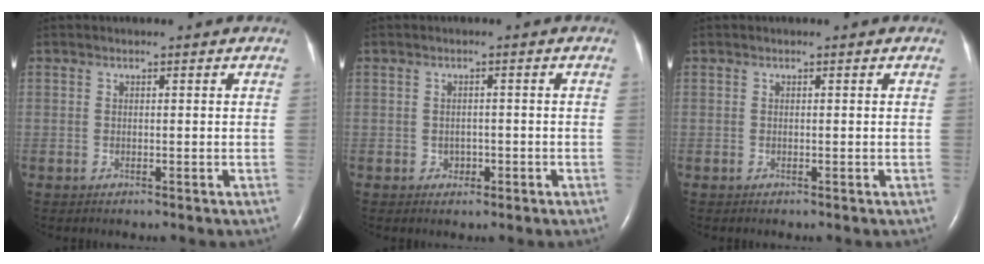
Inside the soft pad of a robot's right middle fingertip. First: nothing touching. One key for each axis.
{"total": 1.4, "fx": -0.6, "fy": 1.1, "fz": 0.5, "tx": -0.010, "ty": 0.003, "tz": -0.005}
{"total": 0.0}